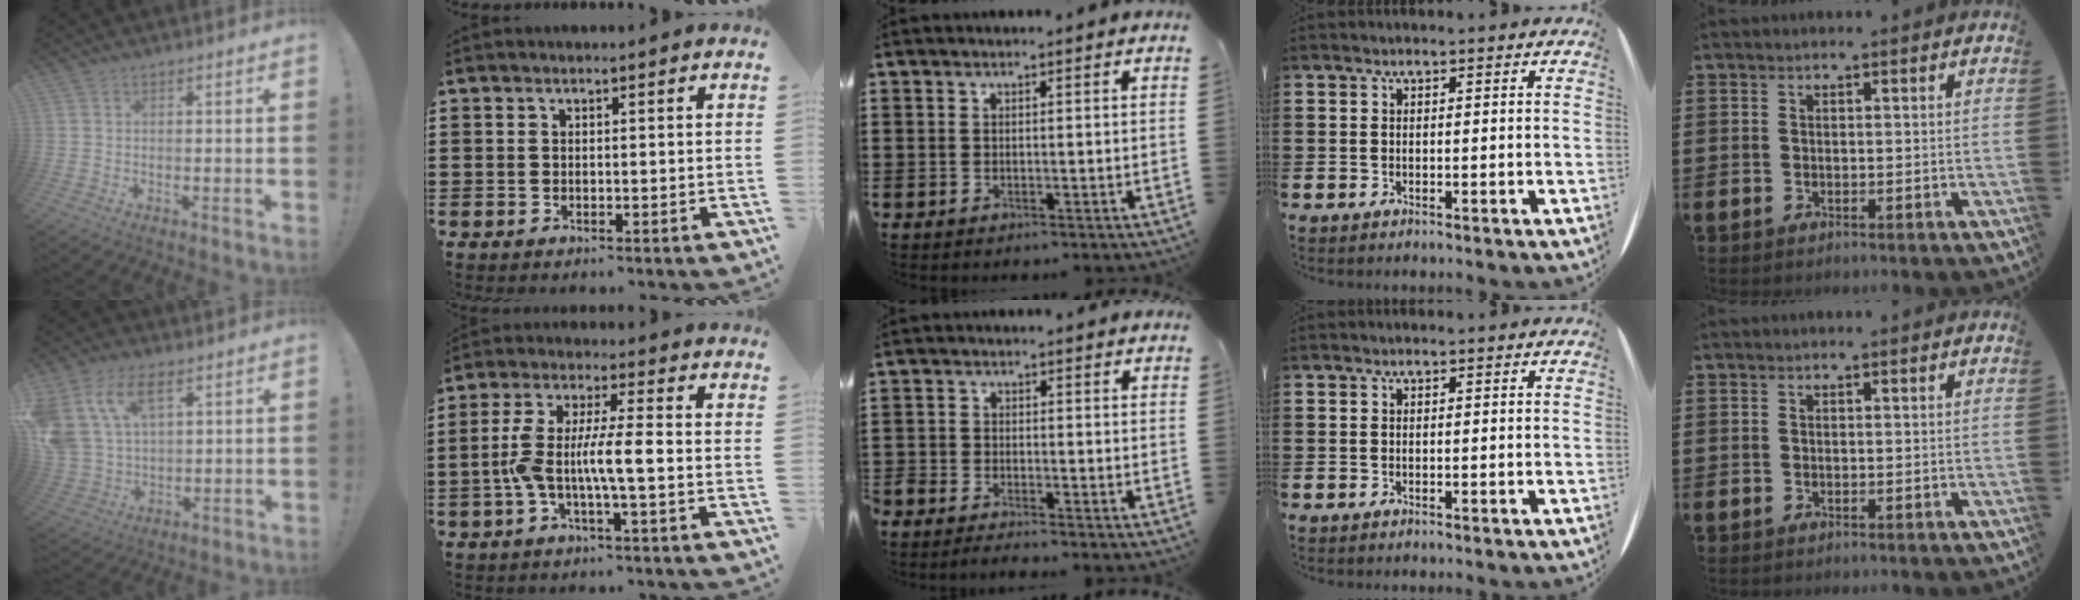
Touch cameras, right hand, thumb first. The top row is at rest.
{"thumb": {"total": 13.8, "force": [6.9, 8.0, 8.8], "torque": [-0.193, -0.023, 0.135]}, "index": {"total": 7.7, "force": [-1.9, 1.5, 7.3], "torque": [-0.155, -0.004, -0.045]}, "middle": {"total": 2.5, "force": [-2.5, 0.2, -0.1], "torque": [-0.012, -0.002, -0.057]}}